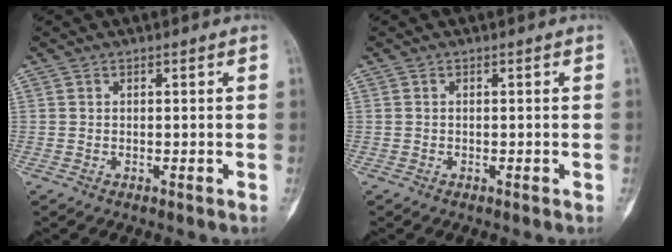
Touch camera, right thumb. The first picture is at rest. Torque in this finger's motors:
{"motor_torque": [0.26, 0.03, -0.15, -0.01, -0.03]}